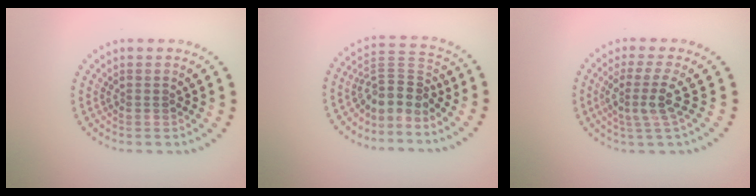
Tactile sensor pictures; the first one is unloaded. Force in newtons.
{"total": 3.4, "press": 2.4, "slide": 2.4}
{"total": 3.0, "press": 2.3, "slide": 1.9}